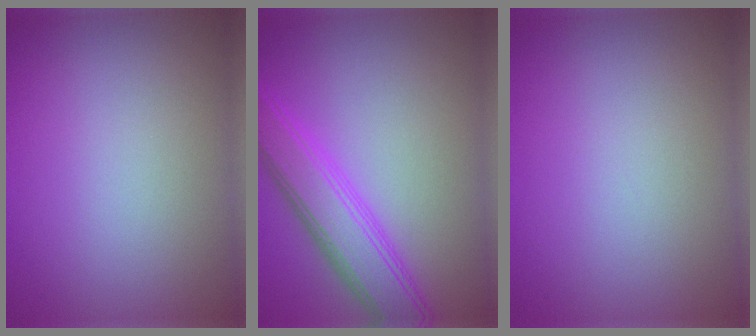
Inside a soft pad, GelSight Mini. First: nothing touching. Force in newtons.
{"total": 5.4, "press": 5.4, "slide": 0.1}
{"total": 0.0}